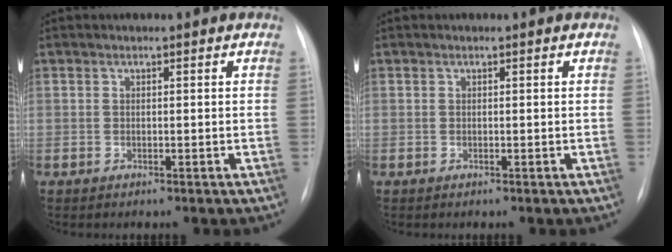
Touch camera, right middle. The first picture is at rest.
{"total": 0.0}